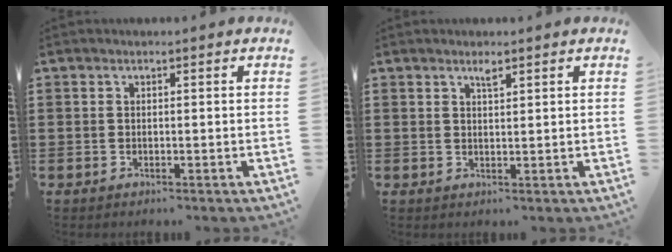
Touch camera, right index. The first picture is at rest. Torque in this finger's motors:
{"motor_torque": [0.01, -0.01, 0.02, 0.02]}